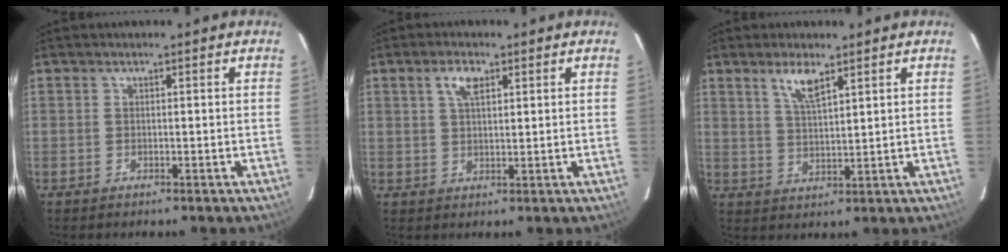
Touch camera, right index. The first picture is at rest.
{"total": 3.9, "force": [1.8, 1.8, 3.0], "torque": [-0.055, 0.009, 0.033]}
{"total": 5.0, "force": [3.3, 1.3, 3.6], "torque": [-0.070, -0.001, 0.065]}